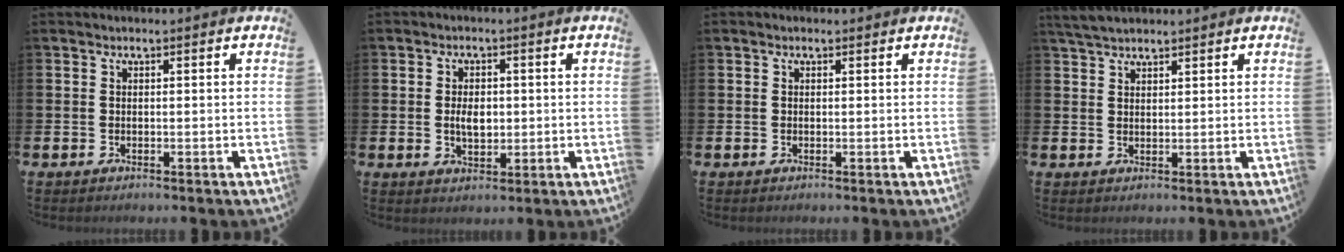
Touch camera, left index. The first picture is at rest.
{"total": 3.4, "force": [0.1, 2.1, 2.6], "torque": [-0.034, 0.000, -0.004]}
{"total": 0.0}
{"total": 3.1, "force": [2.9, 0.8, 0.9], "torque": [-0.025, -0.005, 0.055]}